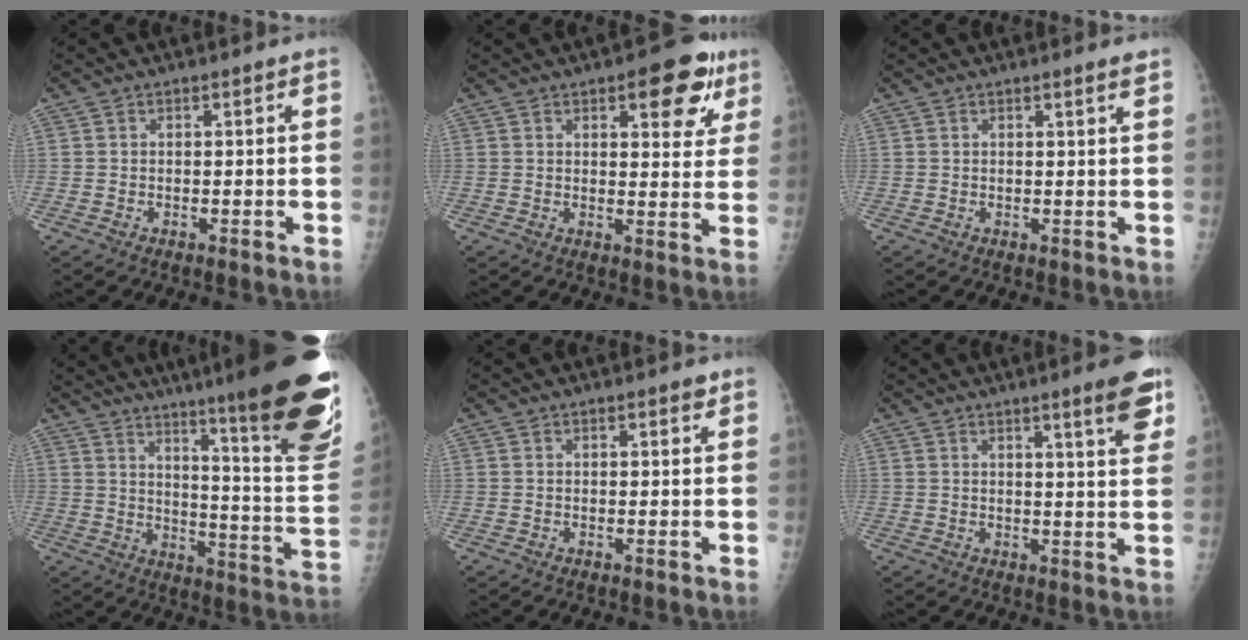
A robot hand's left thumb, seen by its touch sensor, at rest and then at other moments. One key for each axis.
{"total": 10.5, "fx": 5.5, "fy": 4.4, "fz": 7.8, "tx": -0.055, "ty": -0.019, "tz": 0.063}
{"total": 1.6, "fx": 1.2, "fy": -0.2, "fz": 1.0, "tx": -0.012, "ty": -0.005, "tz": 0.017}
{"total": 27.8, "fx": 18.4, "fy": 2.8, "fz": 20.7, "tx": -0.231, "ty": -0.105, "tz": 0.253}
{"total": 1.4, "fx": 0.9, "fy": 0.4, "fz": 0.9, "tx": -0.008, "ty": -0.004, "tz": 0.011}
{"total": 7.1, "fx": 4.3, "fy": 0.5, "fz": 5.7, "tx": -0.069, "ty": -0.025, "tz": 0.057}